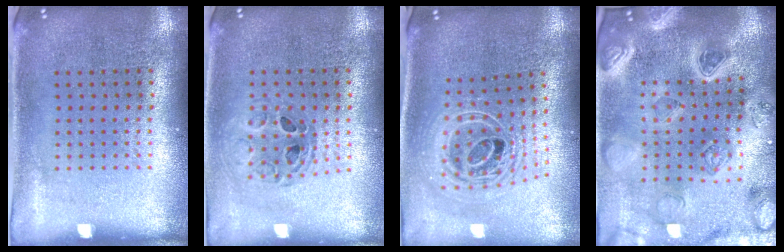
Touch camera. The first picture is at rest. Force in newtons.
{"total": 0.8, "press": 0.8, "slide": 0.1}
{"total": 2.5, "press": 1.9, "slide": 1.7}
{"total": 4.0, "press": 3.7, "slide": 1.6}